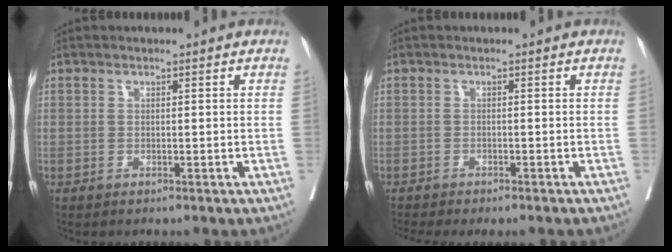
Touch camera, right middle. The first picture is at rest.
{"total": 6.0, "force": [-5.3, 0.8, 2.8], "torque": [-0.025, -0.002, -0.076]}